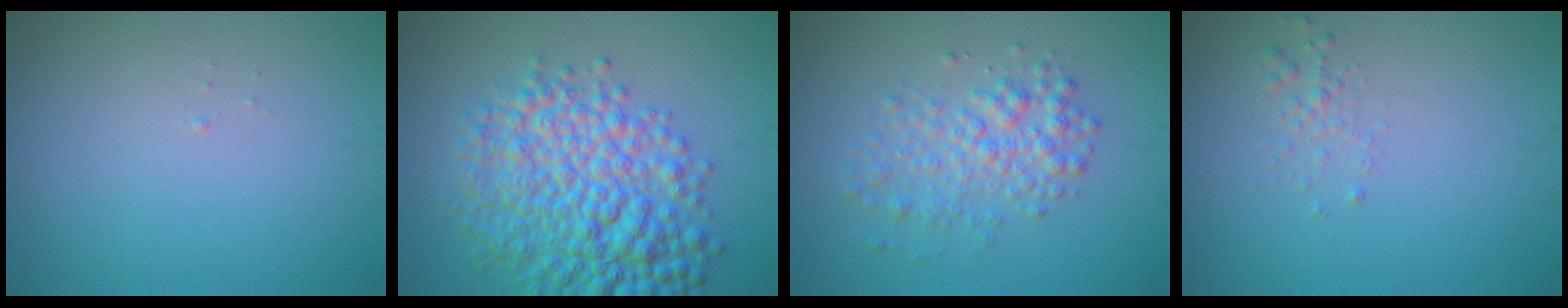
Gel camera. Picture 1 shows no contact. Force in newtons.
{"total": 8.4, "press": 8.4, "slide": 0.2}
{"total": 3.2, "press": 3.2, "slide": 0.1}
{"total": 1.0, "press": 1.0, "slide": 0.1}